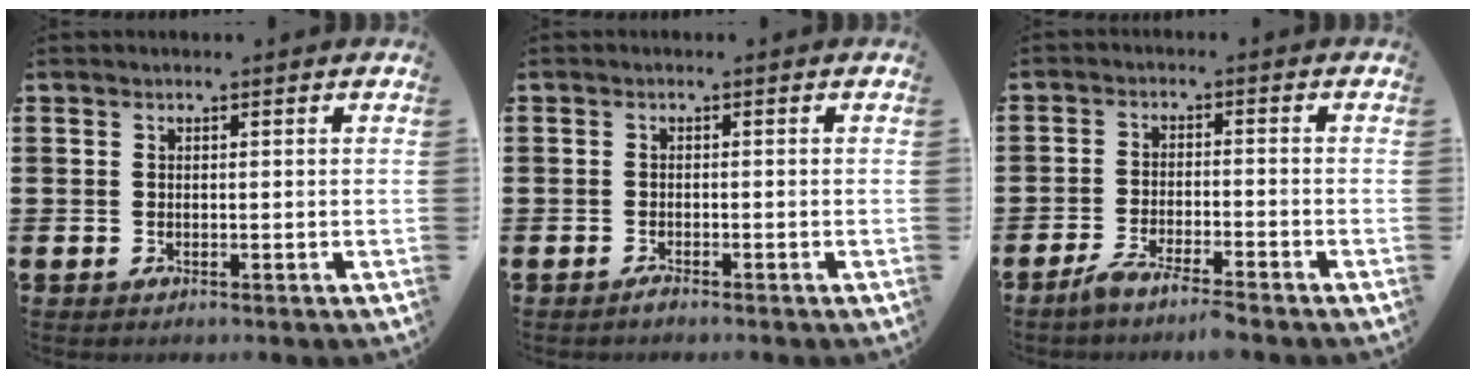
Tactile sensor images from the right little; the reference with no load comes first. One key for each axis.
{"total": 0.7, "fx": -0.6, "fy": 0.0, "fz": 0.3, "tx": -0.008, "ty": -0.002, "tz": -0.011}
{"total": 3.9, "fx": -3.2, "fy": -0.1, "fz": 2.2, "tx": -0.044, "ty": -0.003, "tz": -0.060}